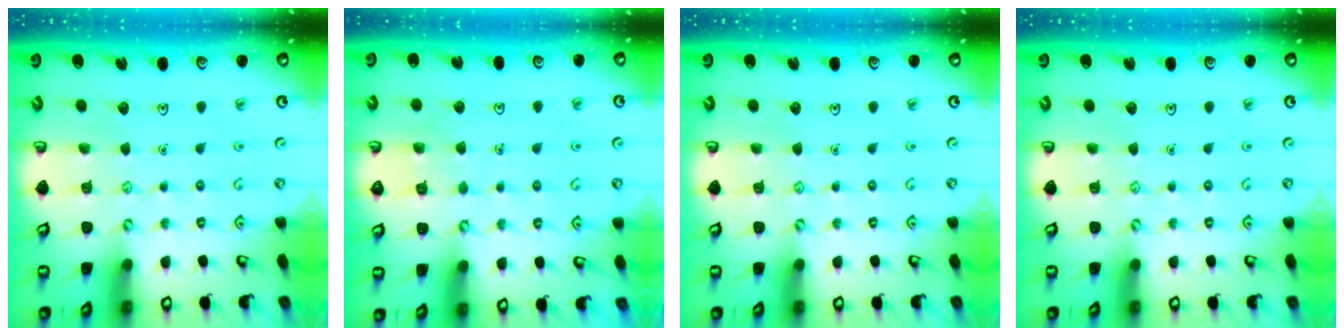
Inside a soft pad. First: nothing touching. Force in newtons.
{"total": 3.9, "press": 3.9, "slide": 0.3}
{"total": 0.0}
{"total": 0.0}